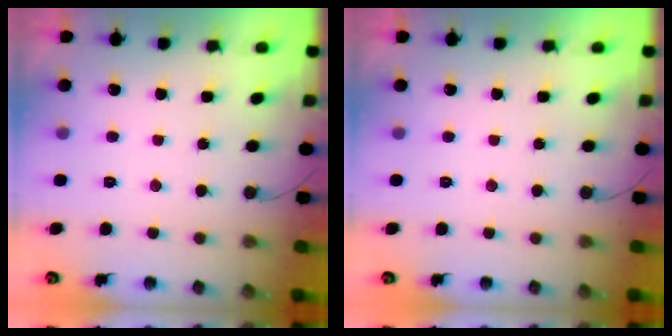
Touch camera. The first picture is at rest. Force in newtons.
{"total": 0.0}